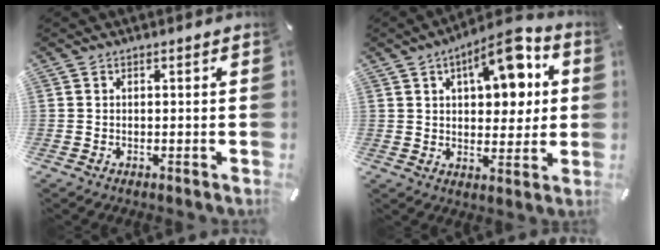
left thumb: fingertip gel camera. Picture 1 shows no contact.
{"total": 14.1, "force": [5.8, 7.1, 10.8], "torque": [-0.136, -0.025, 0.094]}